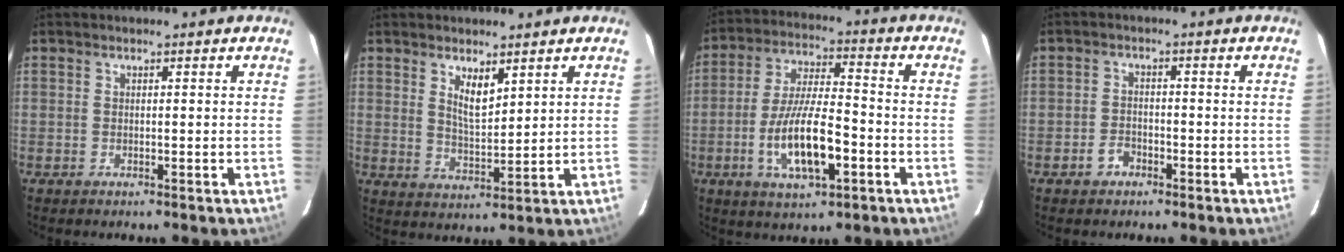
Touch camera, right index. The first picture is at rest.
{"total": 5.4, "force": [3.0, 1.9, 4.0], "torque": [-0.068, -0.006, 0.058]}
{"total": 13.4, "force": [-4.6, 4.1, 11.9], "torque": [-0.237, -0.007, -0.079]}
{"total": 3.0, "force": [-1.9, 2.0, 1.1], "torque": [-0.025, 0.006, -0.033]}